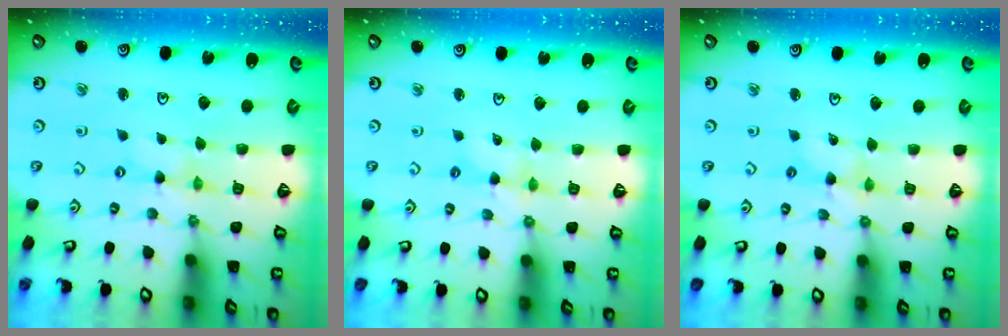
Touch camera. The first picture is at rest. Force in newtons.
{"total": 2.6, "press": 2.6, "slide": 0.3}
{"total": 2.0, "press": 2.0, "slide": 0.3}